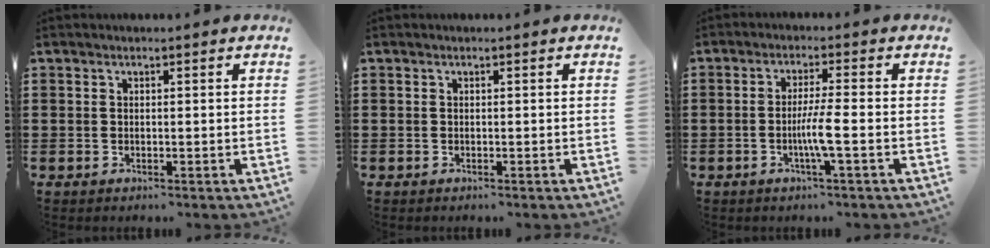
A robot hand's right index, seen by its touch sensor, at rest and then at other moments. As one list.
[{"total": 0.0}, {"total": 4.6, "force": [-1.3, -0.3, 4.4], "torque": [-0.085, -0.011, -0.028]}]